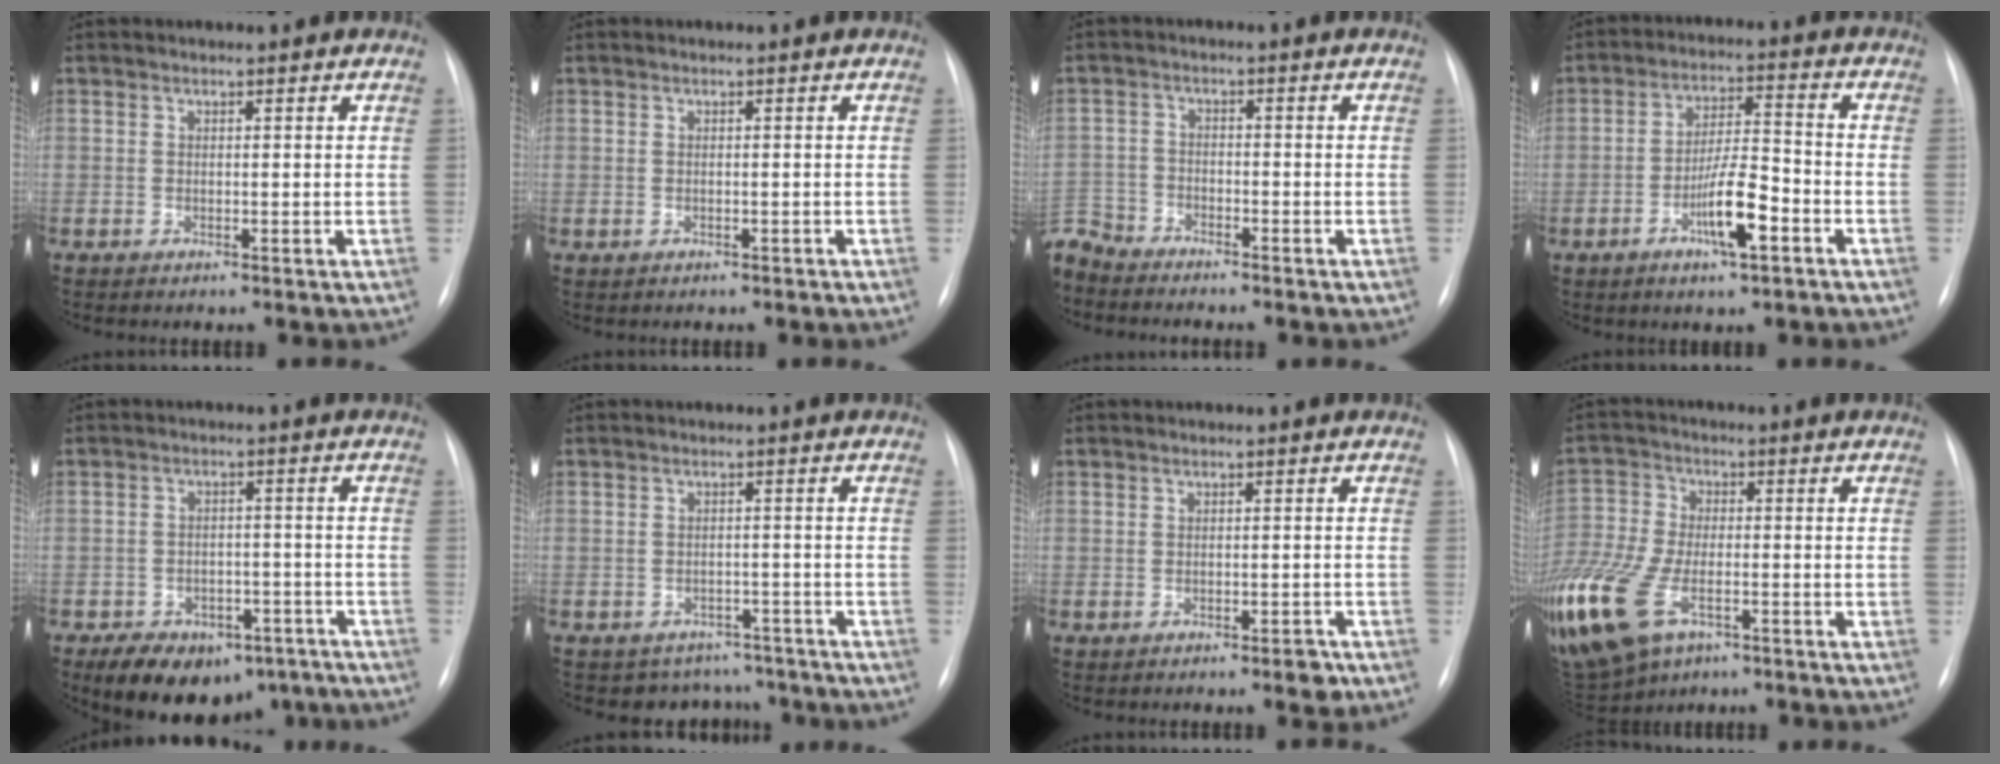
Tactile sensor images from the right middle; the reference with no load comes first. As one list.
[{"total": 0.0}, {"total": 7.3, "force": [-6.9, 2.4, 0.8], "torque": [-0.019, -0.005, -0.127]}, {"total": 7.9, "force": [-3.5, 1.4, 6.9], "torque": [-0.131, 0.004, -0.063]}, {"total": 12.0, "force": [-8.2, 7.3, 4.8], "torque": [-0.063, 0.017, -0.113]}, {"total": 6.3, "force": [-5.4, 3.3, -0.4], "torque": [0.016, 0.024, -0.064]}, {"total": 1.9, "force": [-1.2, 0.5, 1.4], "torque": [-0.015, 0.004, -0.013]}, {"total": 27.0, "force": [-12.5, 16.3, 17.5], "torque": [-0.520, -0.030, -0.227]}]